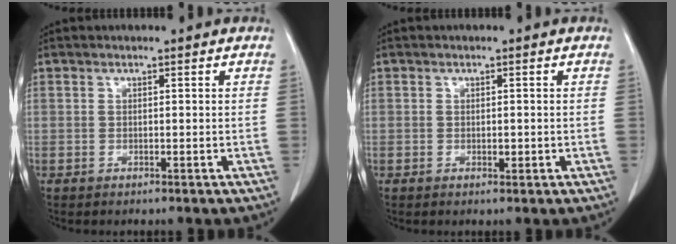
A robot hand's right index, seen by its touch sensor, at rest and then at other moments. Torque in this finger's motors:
{"motor_torque": [-0.35, 0.55, -0.13, -0.01]}